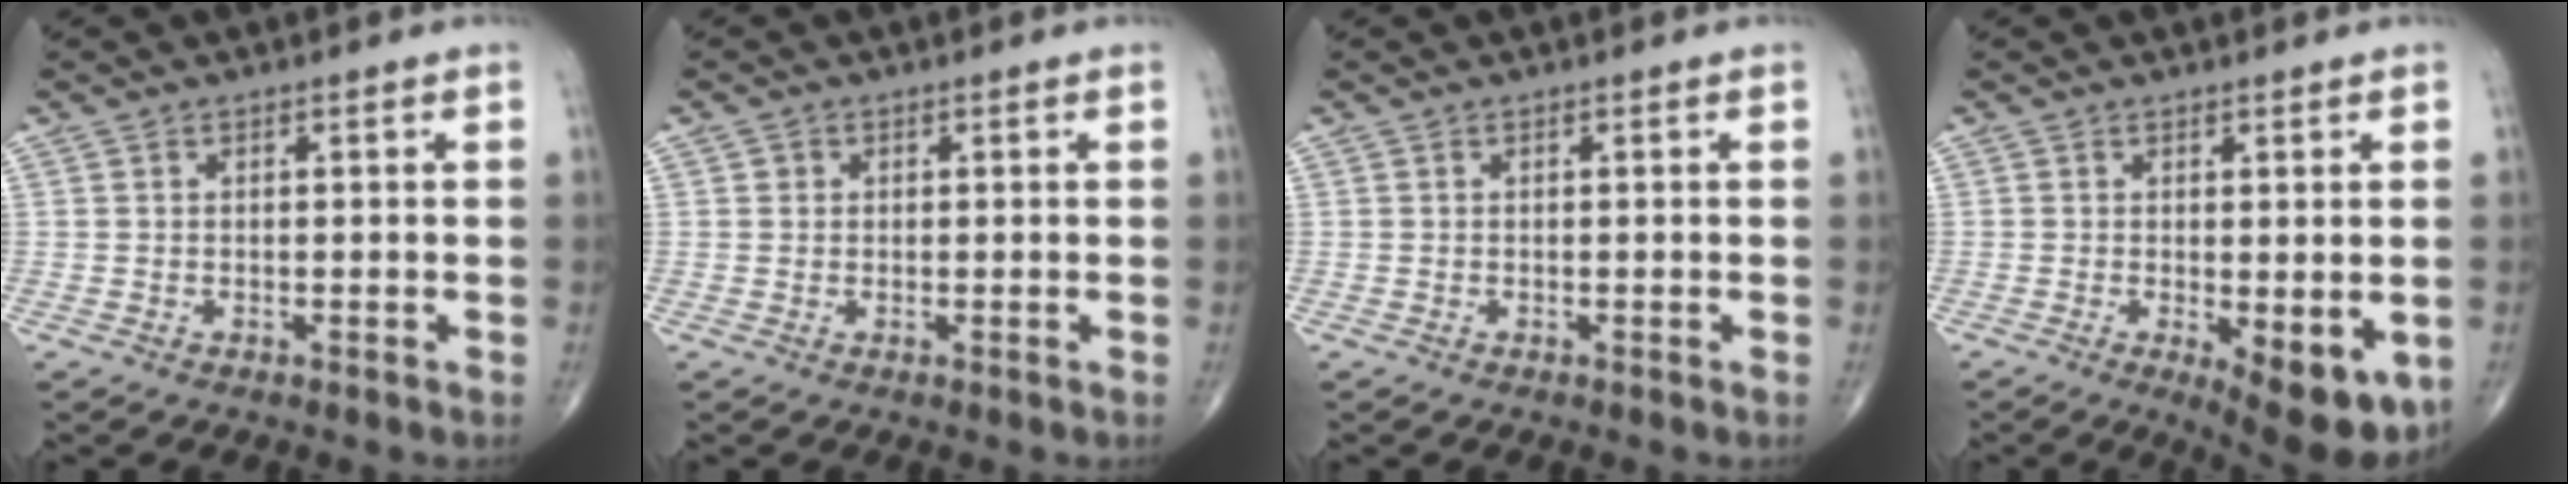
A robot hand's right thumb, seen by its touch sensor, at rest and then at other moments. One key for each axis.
{"total": 1.1, "fx": 0.3, "fy": 1.0, "fz": 0.2, "tx": 0.003, "ty": 0.001, "tz": 0.003}
{"total": 0.0}
{"total": 9.4, "fx": -2.7, "fy": 3.5, "fz": 8.3, "tx": -0.098, "ty": -0.021, "tz": -0.029}